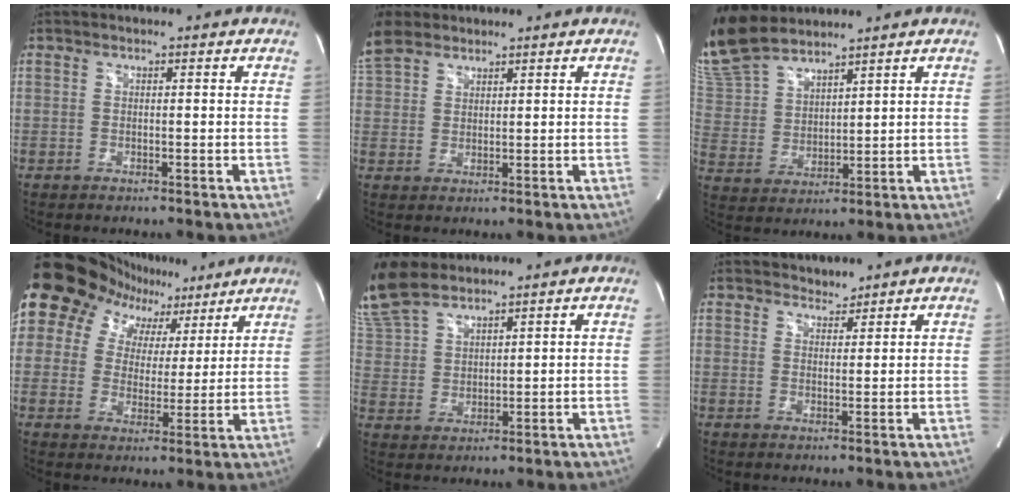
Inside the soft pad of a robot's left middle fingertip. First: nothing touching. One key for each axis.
{"total": 6.4, "fx": 4.9, "fy": 3.2, "fz": 2.4, "tx": -0.068, "ty": 0.022, "tz": 0.107}
{"total": 11.6, "fx": 10.6, "fy": 2.7, "fz": 3.9, "tx": -0.099, "ty": 0.010, "tz": 0.227}
{"total": 15.1, "fx": 10.1, "fy": 10.7, "fz": 3.7, "tx": -0.074, "ty": 0.046, "tz": 0.139}
{"total": 13.7, "fx": 11.3, "fy": 5.1, "fz": 5.8, "tx": -0.162, "ty": 0.023, "tz": 0.234}
{"total": 2.6, "fx": 2.4, "fy": 0.8, "fz": -0.1, "tx": 0.005, "ty": 0.008, "tz": 0.040}